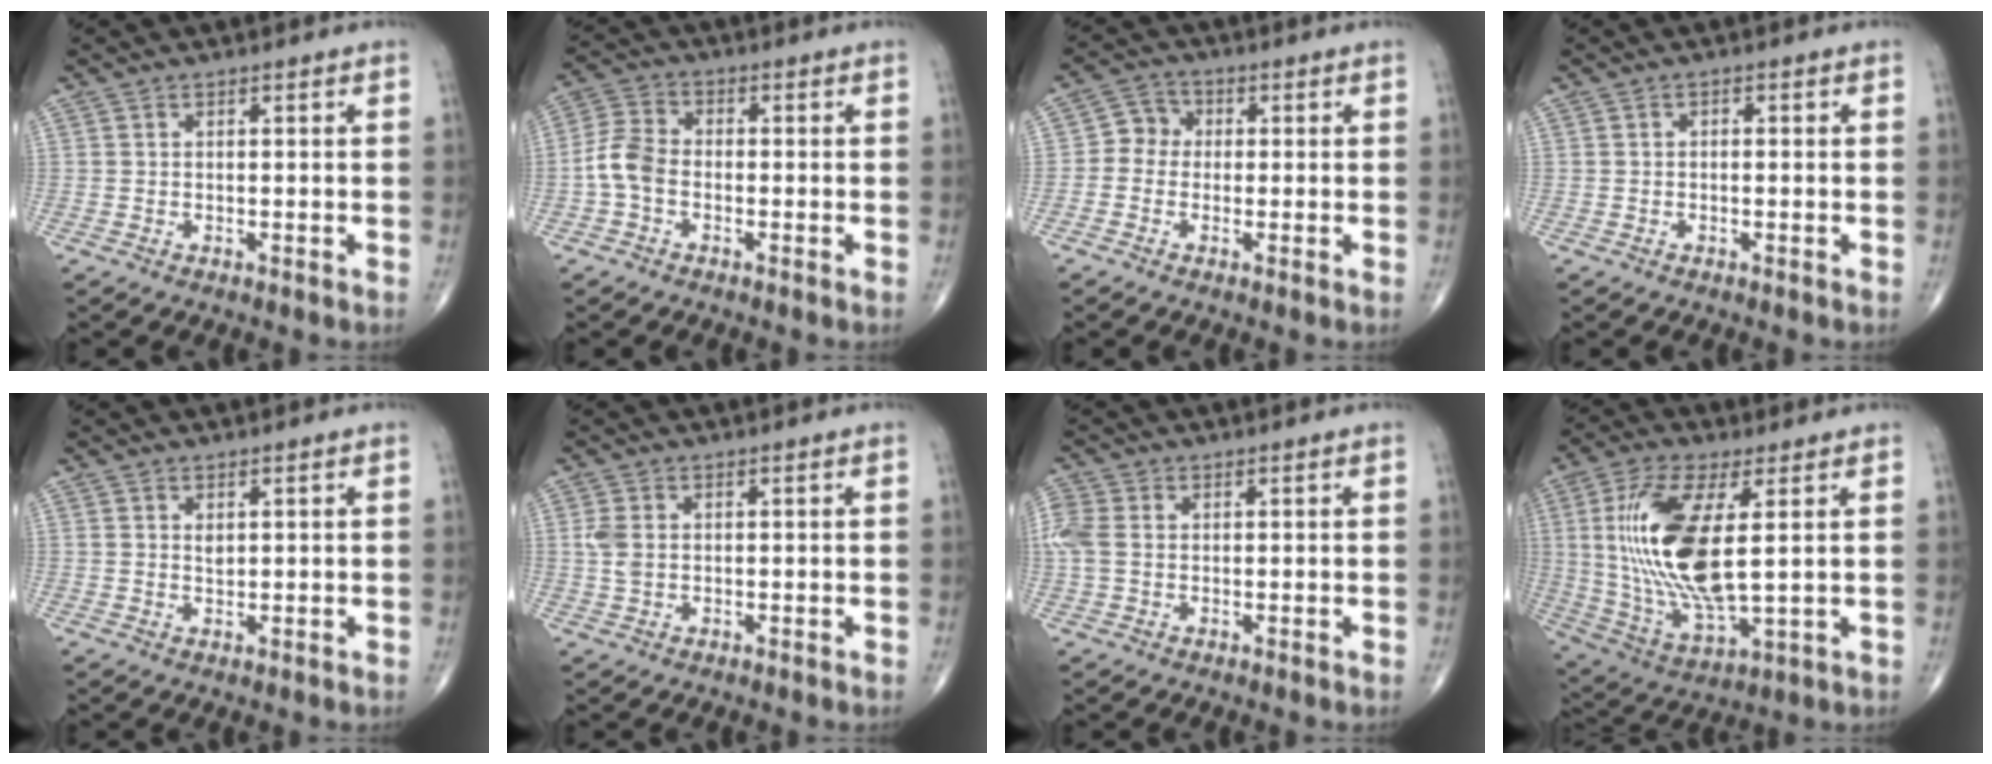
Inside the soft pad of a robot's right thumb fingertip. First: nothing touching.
{"total": 6.0, "force": [-1.6, 4.1, 4.1], "torque": [-0.084, 0.020, -0.044]}
{"total": 4.4, "force": [-0.5, 4.0, 1.8], "torque": [-0.010, 0.014, -0.024]}
{"total": 0.7, "force": [-0.1, 0.4, 0.6], "torque": [-0.003, 0.000, -0.005]}
{"total": 1.1, "force": [0.5, 0.6, 0.9], "torque": [-0.006, -0.007, 0.009]}
{"total": 3.0, "force": [0.4, 2.0, 2.2], "torque": [-0.055, 0.002, 0.010]}
{"total": 5.0, "force": [0.6, 3.6, 3.5], "torque": [-0.111, 0.011, 0.011]}
{"total": 19.3, "force": [2.7, 7.1, 17.7], "torque": [-0.370, -0.025, 0.059]}